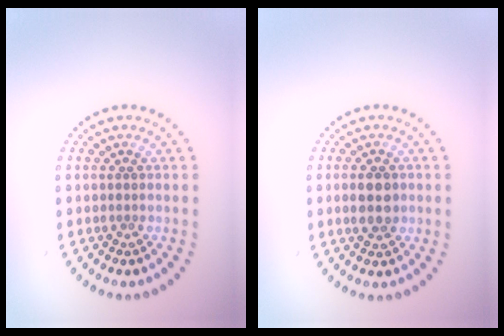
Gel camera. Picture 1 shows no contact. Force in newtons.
{"total": 2.9, "press": 2.9, "slide": 0.0}